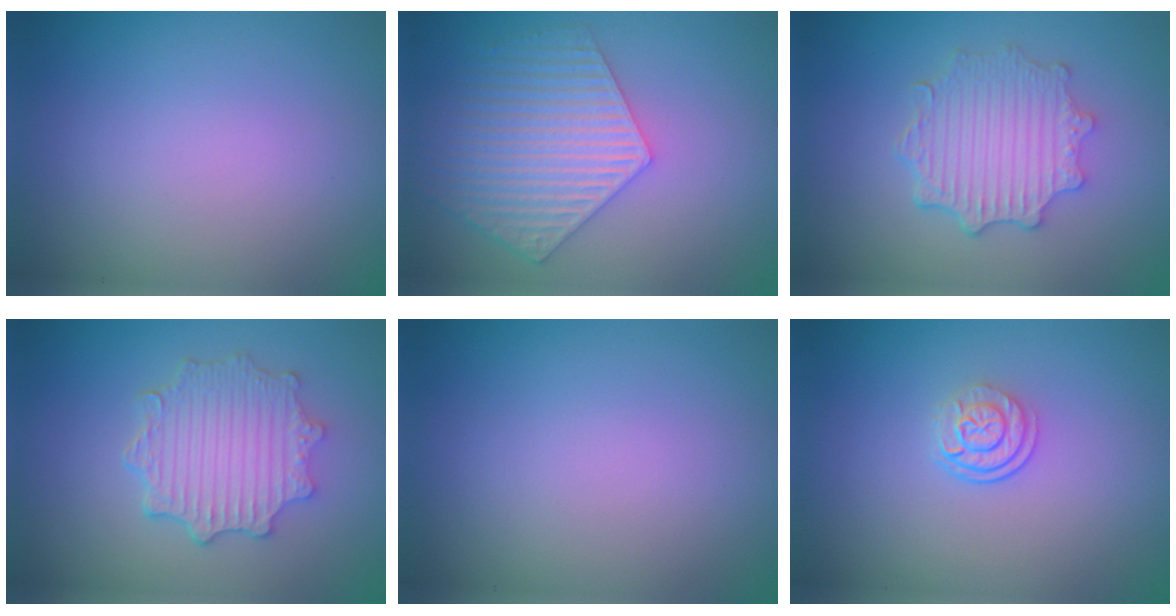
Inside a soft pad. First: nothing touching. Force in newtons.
{"total": 5.9, "press": 5.1, "slide": 3.0}
{"total": 4.8, "press": 3.8, "slide": 2.8}
{"total": 4.9, "press": 3.9, "slide": 2.9}
{"total": 0.0}
{"total": 2.4, "press": 1.8, "slide": 1.6}